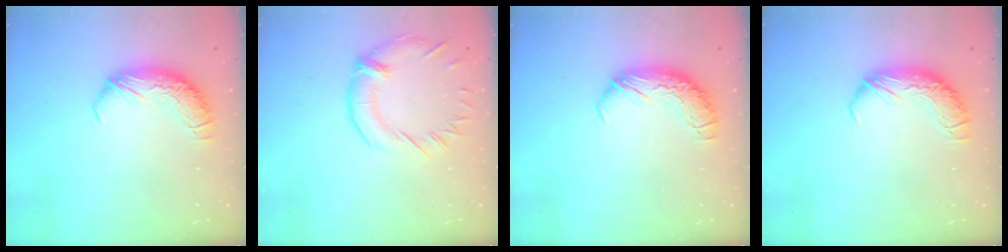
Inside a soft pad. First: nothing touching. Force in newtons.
{"total": 0.8, "press": 0.4, "slide": 0.7}
{"total": 0.0}
{"total": 0.0}